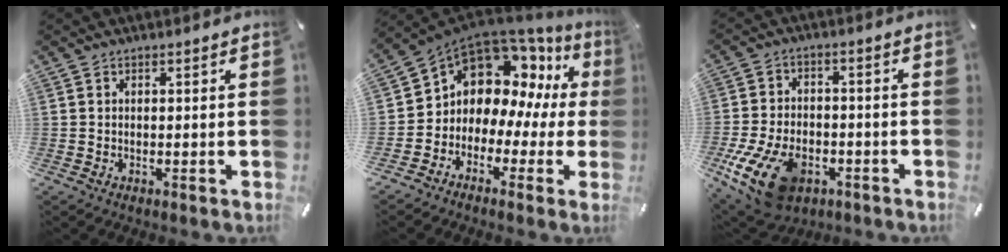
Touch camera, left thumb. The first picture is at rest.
{"total": 10.1, "force": [5.8, 7.8, 2.8], "torque": [-0.069, -0.065, 0.108]}
{"total": 16.0, "force": [-7.1, 10.1, 10.2], "torque": [-0.202, 0.035, -0.117]}